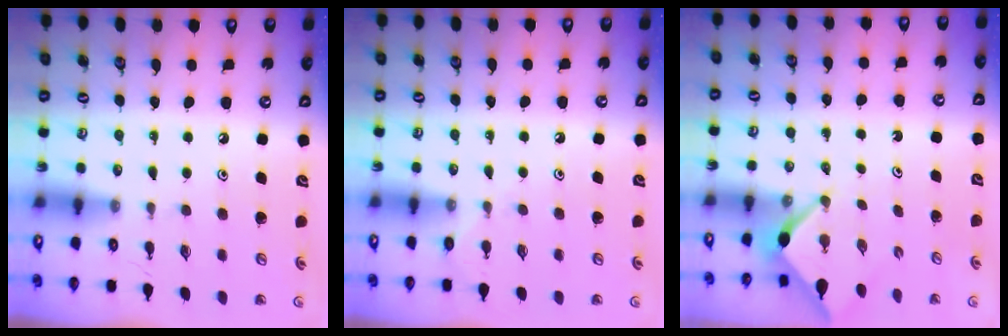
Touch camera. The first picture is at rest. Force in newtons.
{"total": 3.5, "press": 3.4, "slide": 0.4}
{"total": 2.5, "press": 2.5, "slide": 0.3}